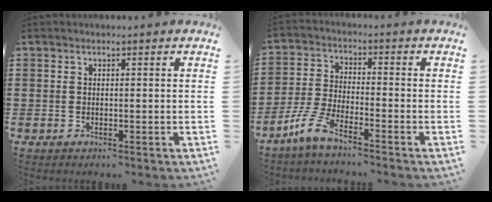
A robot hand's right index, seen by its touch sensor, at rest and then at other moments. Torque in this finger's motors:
{"motor_torque": [1.47, 0.67, 0.36, 0.09]}